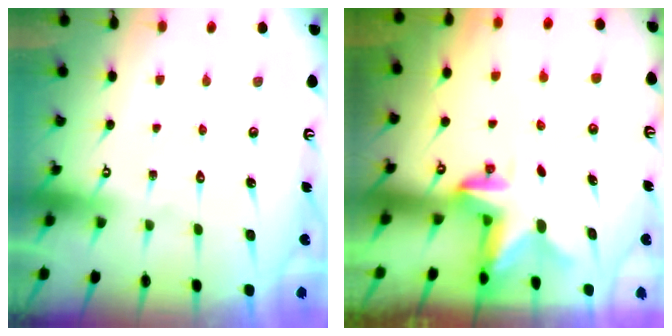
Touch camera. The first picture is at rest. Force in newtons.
{"total": 2.4, "press": 2.4, "slide": 0.4}